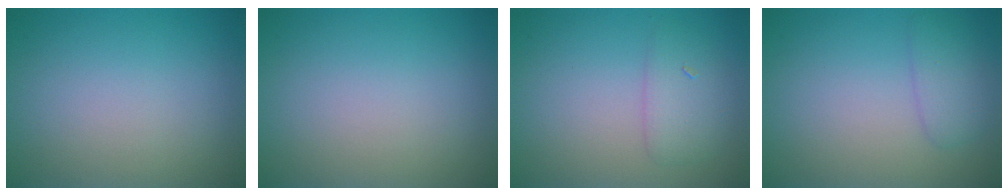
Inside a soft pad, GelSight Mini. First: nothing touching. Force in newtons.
{"total": 0.0}
{"total": 2.1, "press": 2.1, "slide": 0.1}
{"total": 2.1, "press": 2.1, "slide": 0.1}